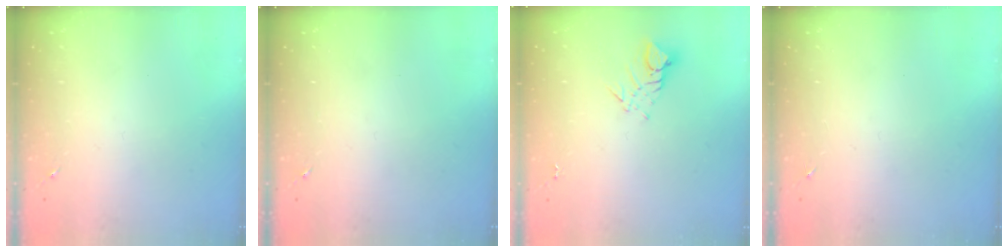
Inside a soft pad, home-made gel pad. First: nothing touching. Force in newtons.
{"total": 0.0}
{"total": 3.8, "press": 3.8, "slide": 0.2}
{"total": 0.0}